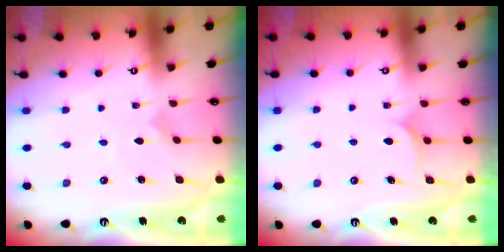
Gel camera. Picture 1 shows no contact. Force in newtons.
{"total": 5.8, "press": 5.8, "slide": 0.3}